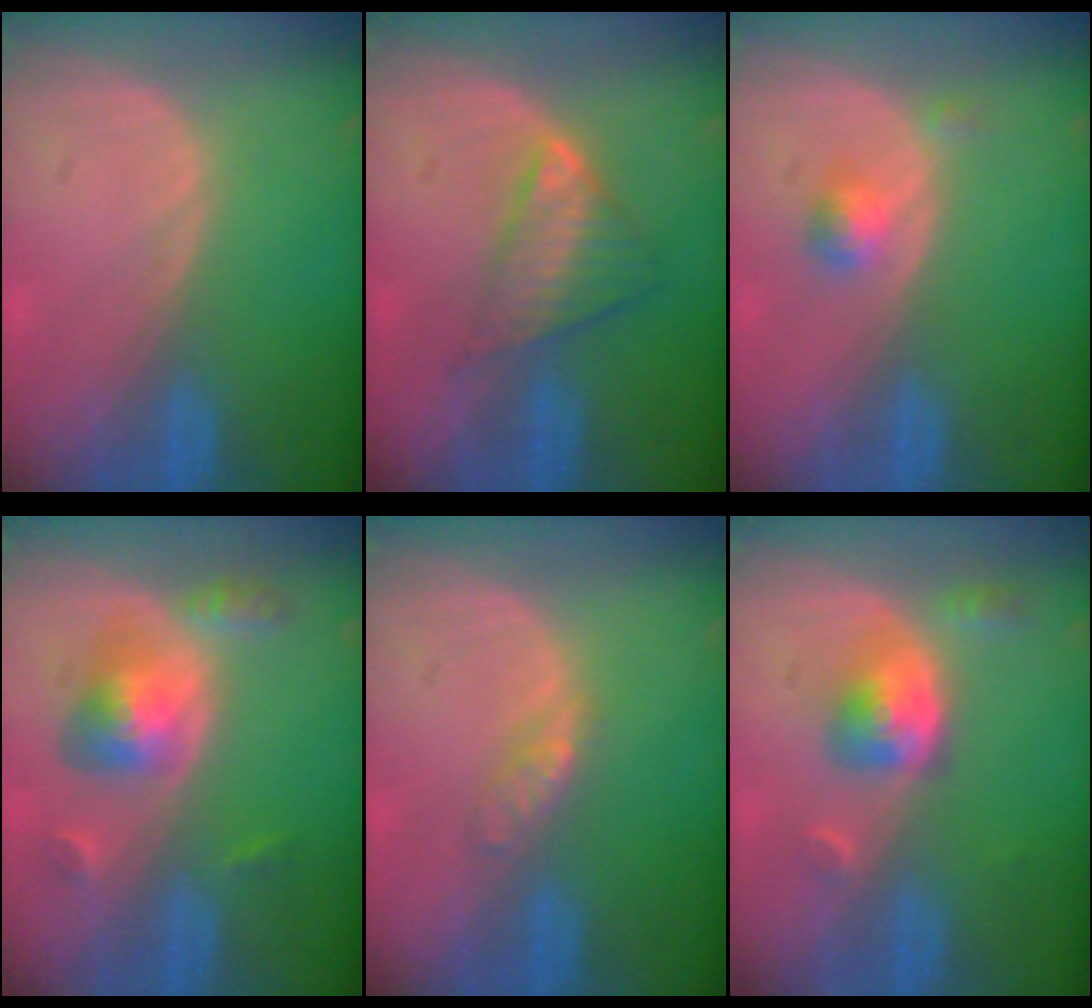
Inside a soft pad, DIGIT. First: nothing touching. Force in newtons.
{"total": 6.1, "press": 5.4, "slide": 2.7}
{"total": 2.4, "press": 2.1, "slide": 1.1}
{"total": 6.1, "press": 5.7, "slide": 2.2}
{"total": 2.4, "press": 2.4, "slide": 0.2}
{"total": 5.2, "press": 4.8, "slide": 2.1}